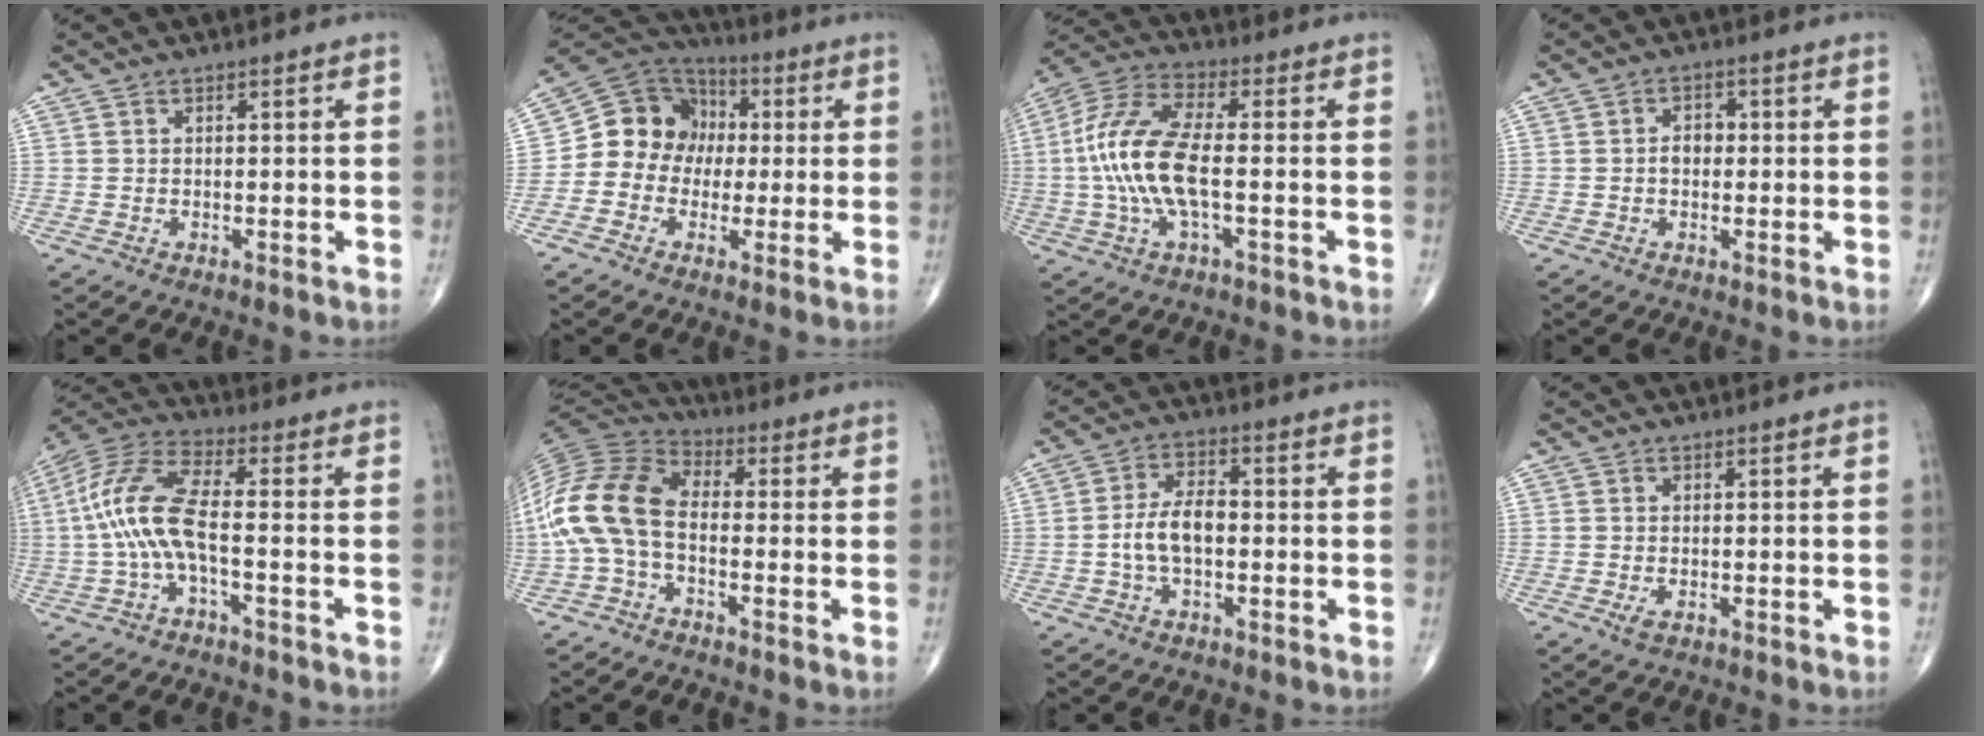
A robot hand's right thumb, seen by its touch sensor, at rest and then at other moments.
{"total": 12.3, "force": [-0.3, 11.0, 5.5], "torque": [-0.059, 0.037, -0.019]}
{"total": 14.8, "force": [-1.3, 5.5, 13.6], "torque": [-0.307, 0.027, -0.027]}
{"total": 3.0, "force": [-0.1, 2.2, 2.0], "torque": [-0.021, 0.012, -0.008]}
{"total": 12.1, "force": [-1.8, 3.9, 11.3], "torque": [-0.265, 0.042, -0.038]}
{"total": 14.7, "force": [-2.0, 8.8, 11.6], "torque": [-0.244, 0.042, -0.049]}
{"total": 7.1, "force": [-1.1, 3.9, 5.8], "torque": [-0.114, 0.021, -0.025]}
{"total": 1.3, "force": [-0.5, 0.6, 1.1], "torque": [-0.024, -0.005, -0.006]}